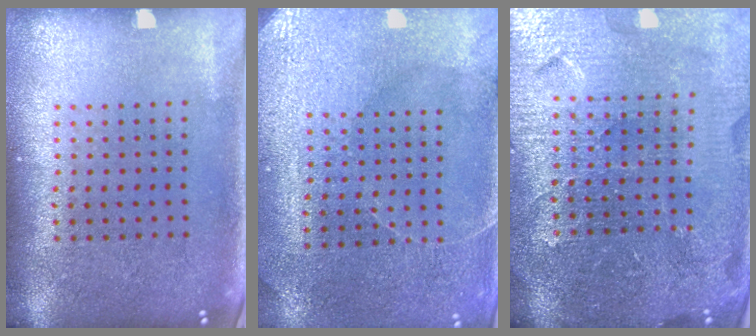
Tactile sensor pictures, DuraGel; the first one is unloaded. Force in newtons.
{"total": 3.0, "press": 2.9, "slide": 0.6}
{"total": 4.6, "press": 4.3, "slide": 1.5}